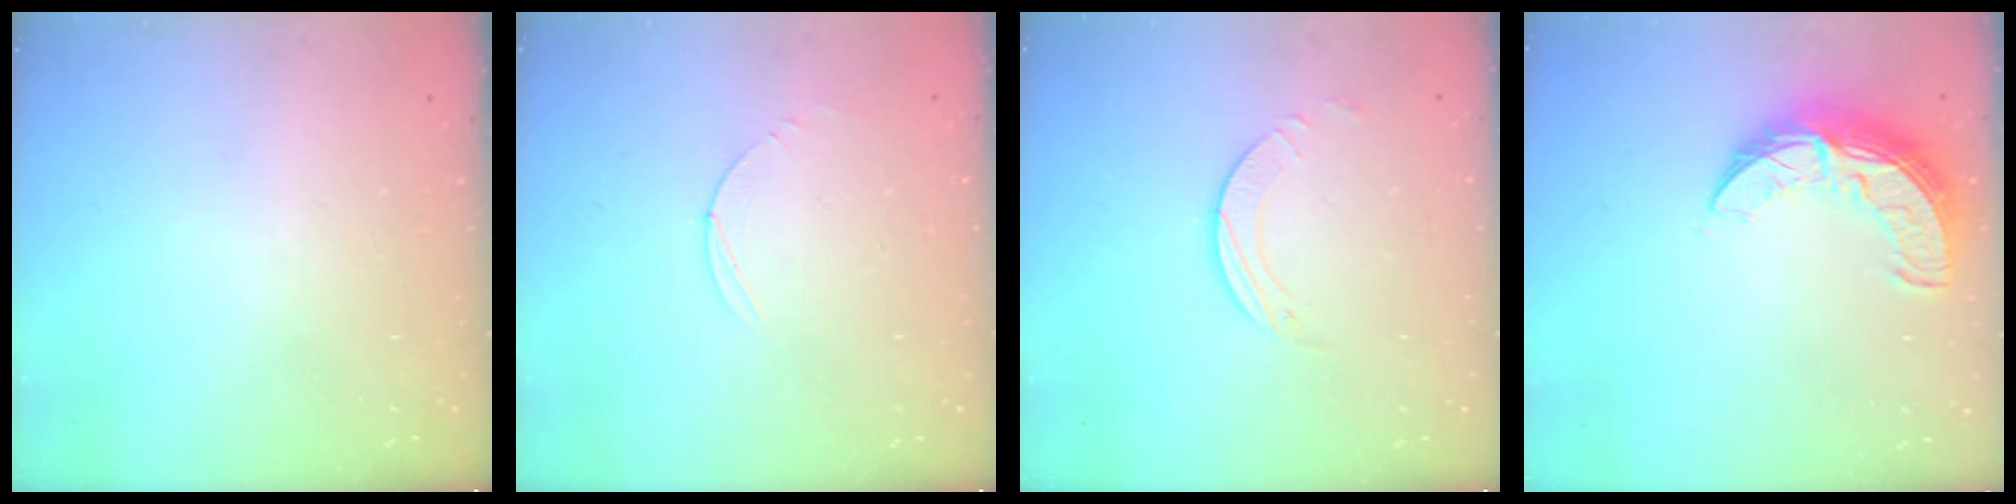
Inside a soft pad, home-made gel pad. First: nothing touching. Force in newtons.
{"total": 2.8, "press": 2.8, "slide": 0.3}
{"total": 2.5, "press": 2.5, "slide": 0.2}
{"total": 12.2, "press": 12.2, "slide": 1.1}